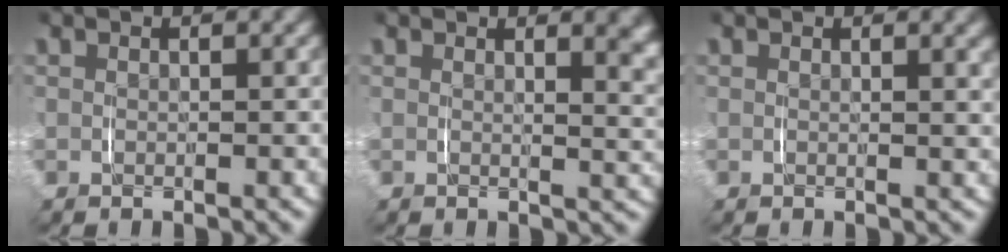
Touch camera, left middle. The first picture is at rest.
{"total": 3.6, "force": [2.2, 0.9, 2.6], "torque": [-0.021, -0.001, 0.030]}
{"total": 1.3, "force": [0.9, 0.0, 0.9], "torque": [-0.008, 0.002, 0.011]}